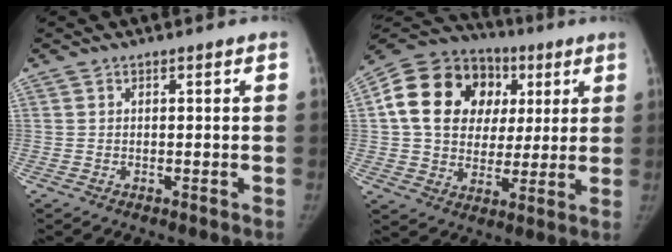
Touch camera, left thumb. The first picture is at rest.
{"total": 20.4, "force": [4.8, 16.2, 11.3], "torque": [-0.176, 0.026, 0.080]}